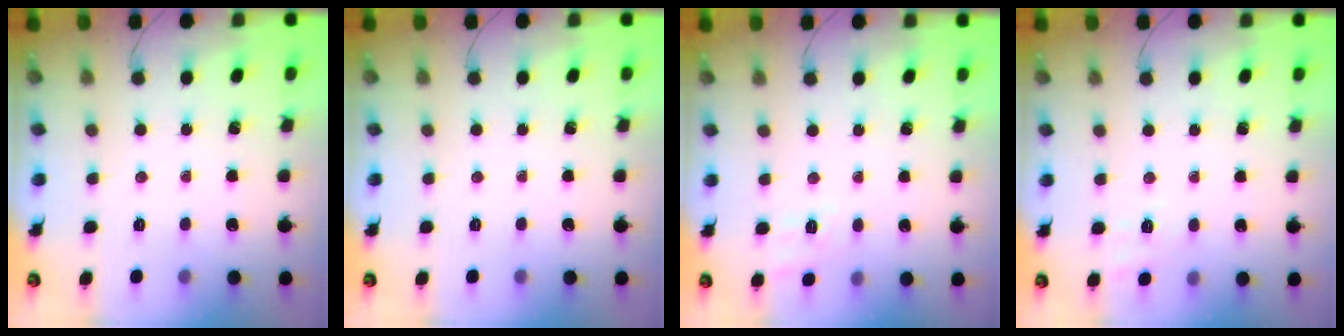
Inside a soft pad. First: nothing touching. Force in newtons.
{"total": 0.0}
{"total": 6.9, "press": 6.5, "slide": 2.1}
{"total": 2.2, "press": 1.3, "slide": 1.8}